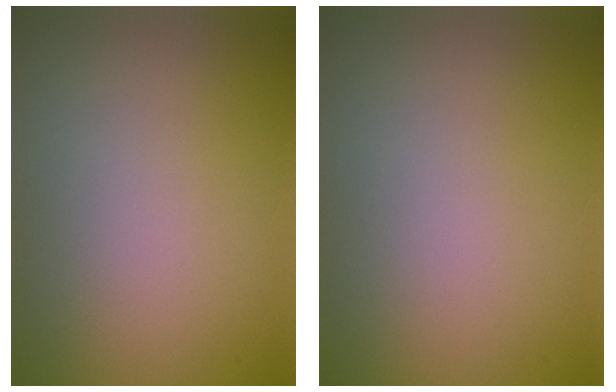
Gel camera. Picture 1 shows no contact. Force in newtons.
{"total": 0.0}